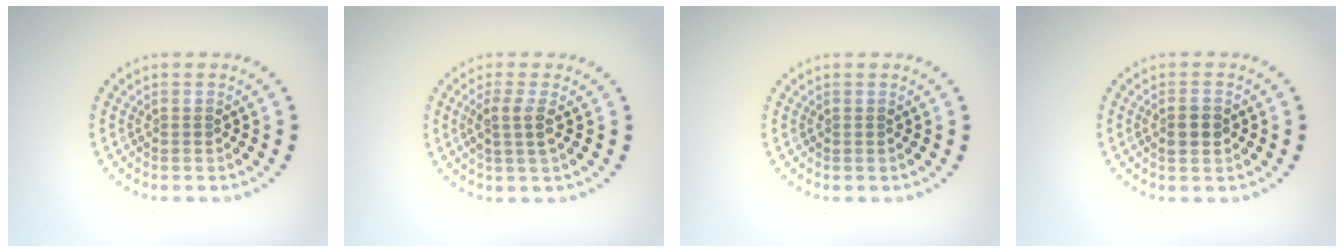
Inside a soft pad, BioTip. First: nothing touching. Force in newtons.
{"total": 2.1, "press": 1.8, "slide": 1.0}
{"total": 0.0}
{"total": 1.8, "press": 1.8, "slide": 0.2}